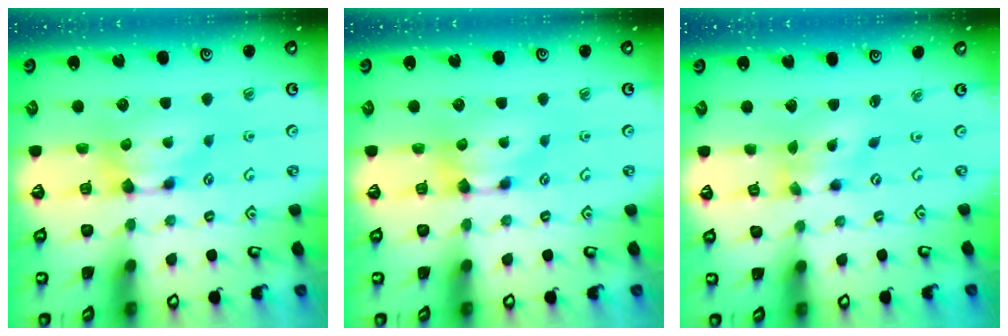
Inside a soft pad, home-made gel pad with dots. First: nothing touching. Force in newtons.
{"total": 0.0}
{"total": 2.0, "press": 1.2, "slide": 1.5}